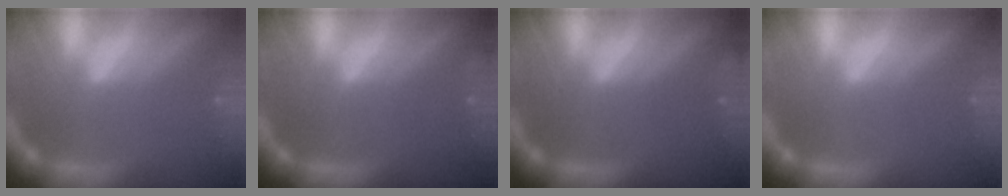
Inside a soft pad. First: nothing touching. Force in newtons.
{"total": 0.9}
{"total": 1.4}
{"total": 0.0}